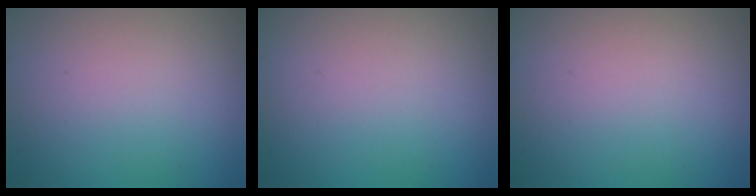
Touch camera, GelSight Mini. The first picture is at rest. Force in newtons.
{"total": 0.0}
{"total": 0.0}